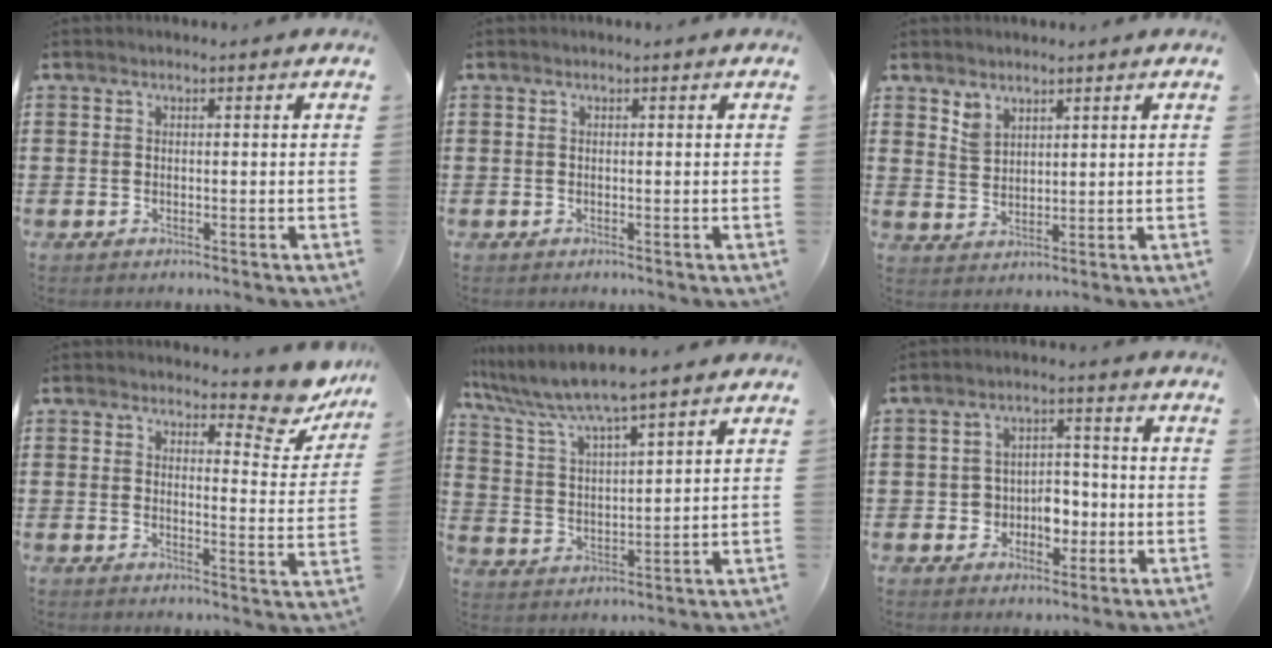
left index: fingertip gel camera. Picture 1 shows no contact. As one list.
[{"total": 0.0}, {"total": 2.9, "force": [2.5, 1.3, 0.6], "torque": [-0.017, 0.002, 0.048]}, {"total": 6.2, "force": [5.6, 1.2, 2.5], "torque": [-0.039, -0.033, 0.096]}, {"total": 6.0, "force": [5.3, -0.3, 2.7], "torque": [-0.078, -0.033, 0.087]}, {"total": 5.0, "force": [-1.5, 4.1, 2.5], "torque": [-0.048, 0.009, -0.031]}]